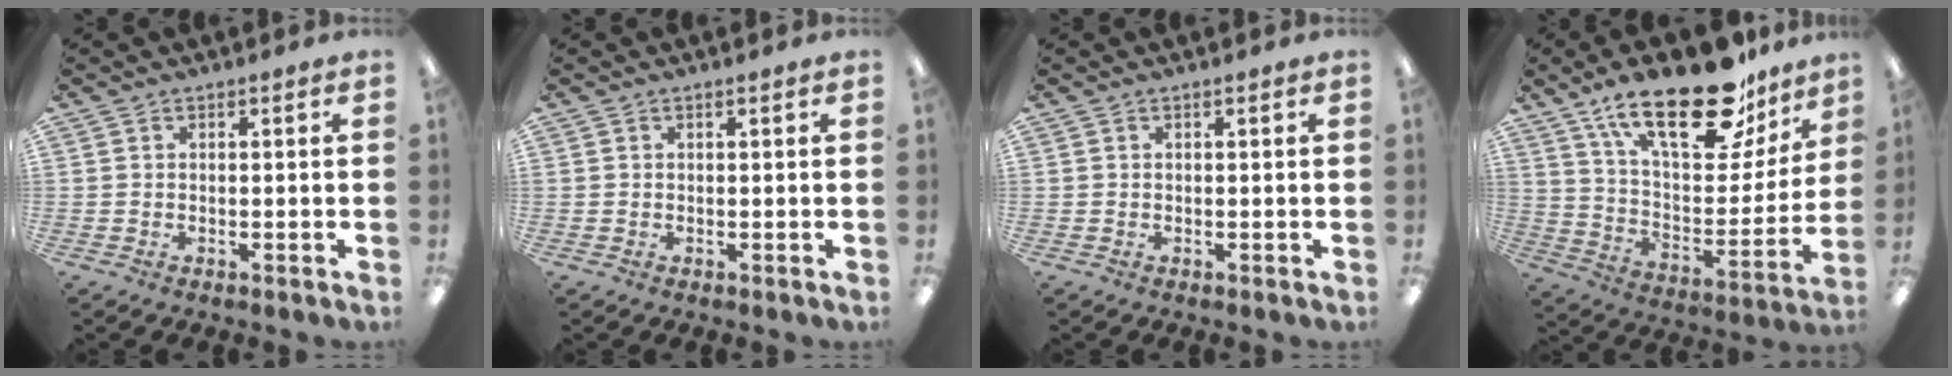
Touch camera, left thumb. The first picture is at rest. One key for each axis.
{"total": 0.0}
{"total": 0.0}
{"total": 26.1, "fx": 17.6, "fy": 10.3, "fz": 16.3, "tx": -0.256, "ty": -0.102, "tz": 0.297}